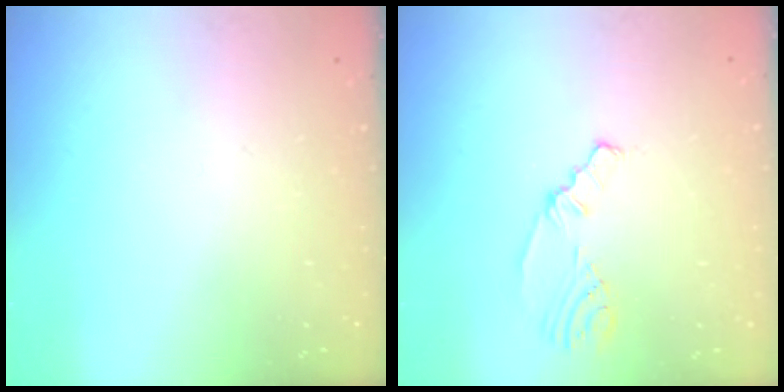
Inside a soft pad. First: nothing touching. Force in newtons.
{"total": 2.1, "press": 1.7, "slide": 1.2}